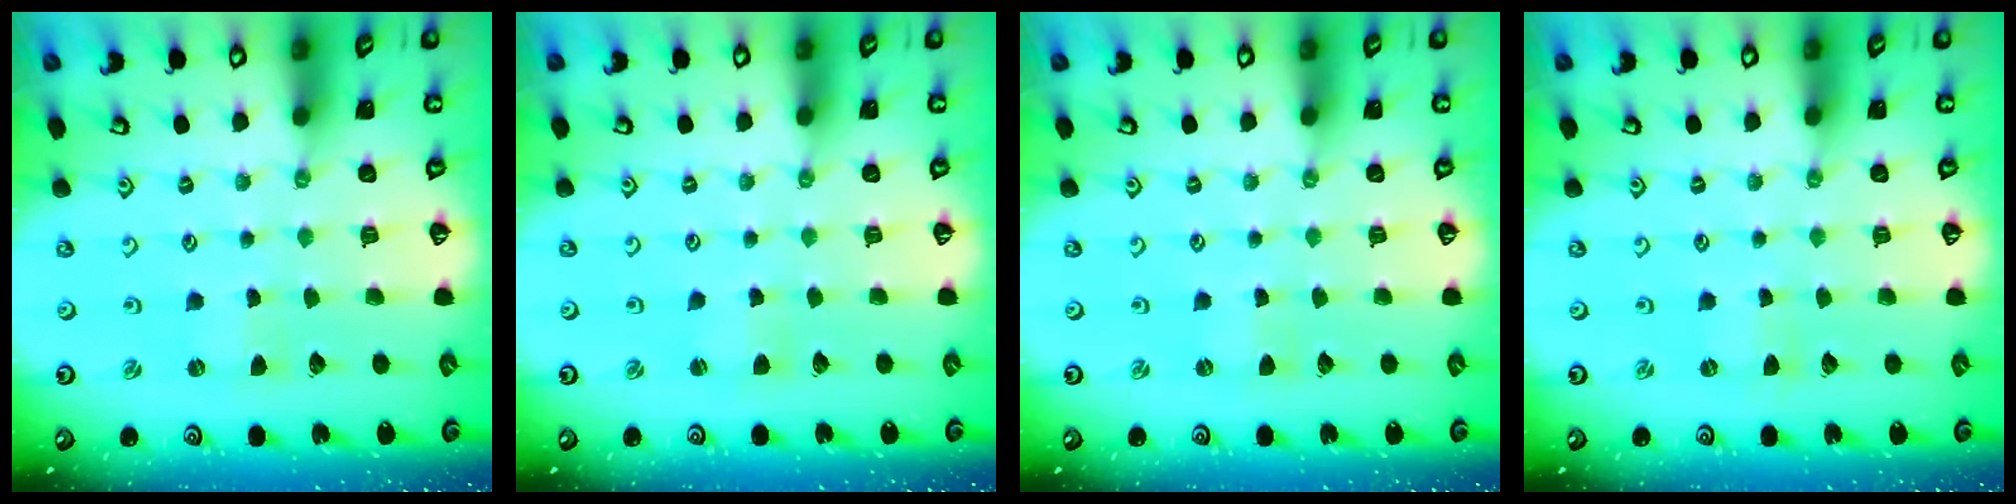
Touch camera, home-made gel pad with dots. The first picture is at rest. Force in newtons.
{"total": 2.9, "press": 2.8, "slide": 0.4}
{"total": 0.0}
{"total": 0.0}